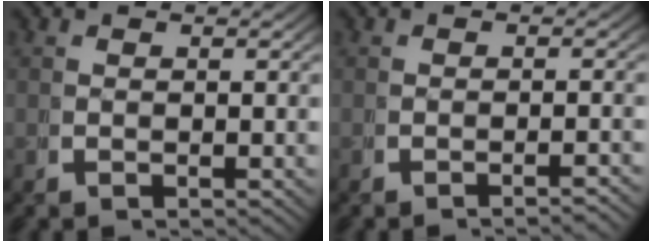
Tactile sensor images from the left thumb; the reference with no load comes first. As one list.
[{"total": 1.7, "force": [-1.4, -0.1, 0.9], "torque": [-0.013, 0.007, -0.025]}]